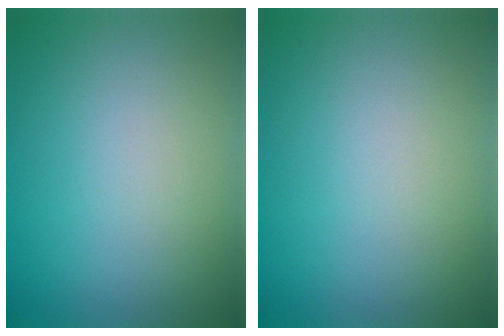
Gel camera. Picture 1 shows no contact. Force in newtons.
{"total": 0.0}